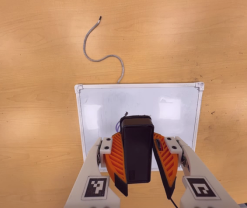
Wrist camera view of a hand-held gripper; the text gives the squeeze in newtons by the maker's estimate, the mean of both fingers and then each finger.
{"total": 7.2, "left": 7.6, "right": 6.8}